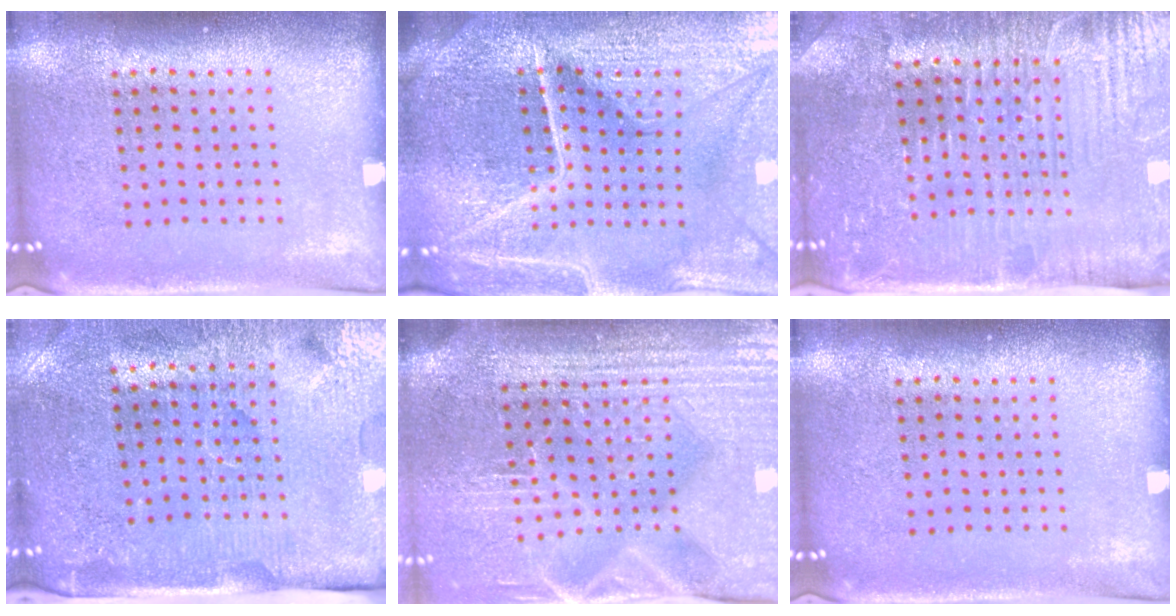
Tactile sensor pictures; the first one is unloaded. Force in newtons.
{"total": 5.9, "press": 5.4, "slide": 2.4}
{"total": 4.8, "press": 4.4, "slide": 1.7}
{"total": 4.4, "press": 3.9, "slide": 2.2}
{"total": 4.3, "press": 4.0, "slide": 1.5}
{"total": 0.0}